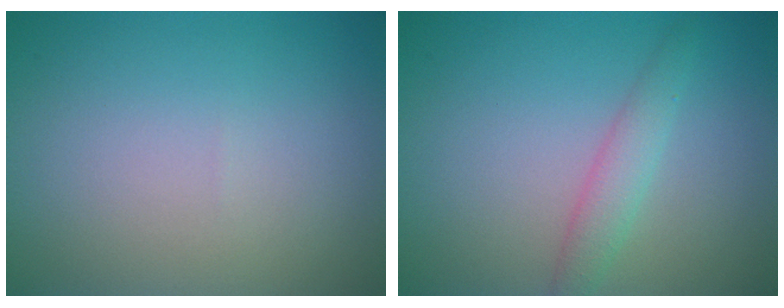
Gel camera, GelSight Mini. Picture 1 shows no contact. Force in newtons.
{"total": 2.1, "press": 2.1, "slide": 0.1}